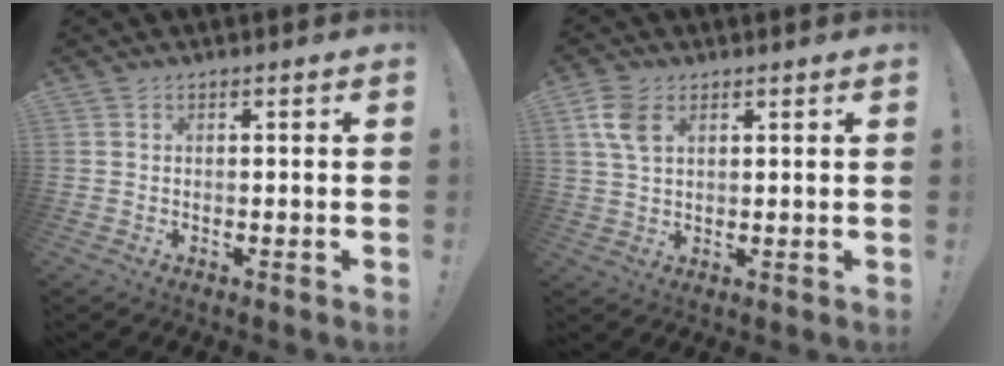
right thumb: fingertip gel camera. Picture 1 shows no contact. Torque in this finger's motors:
{"motor_torque": [0.03, 0.05, 0.16, 0.13, 0.01]}